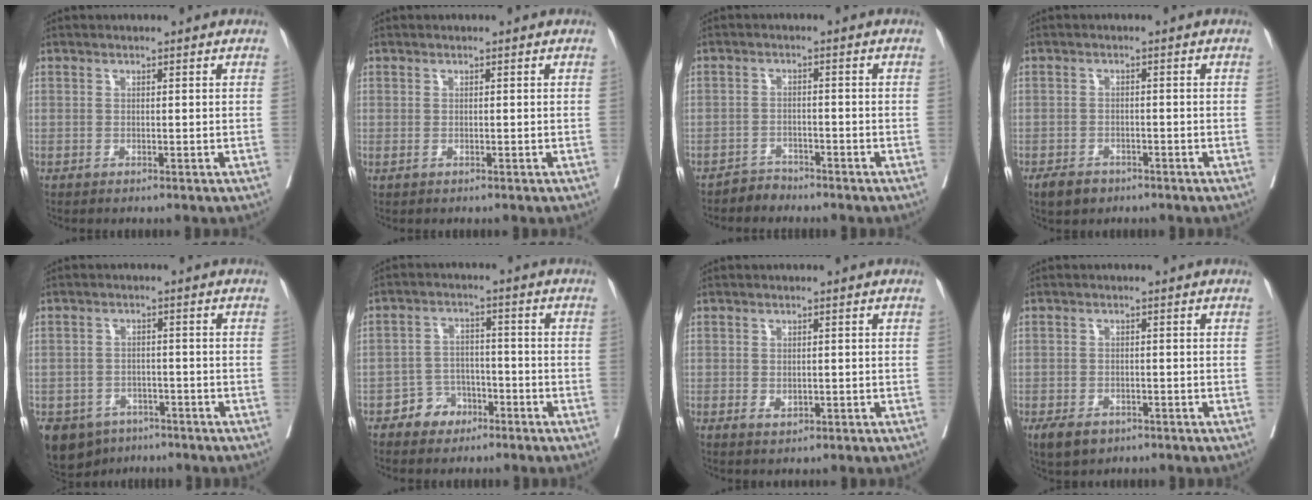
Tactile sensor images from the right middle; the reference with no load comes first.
{"total": 0.0}
{"total": 2.2, "force": [-2.0, 0.6, -0.5], "torque": [0.009, -0.001, -0.036]}
{"total": 3.3, "force": [-2.4, 2.0, 1.2], "torque": [-0.022, 0.001, -0.034]}
{"total": 7.0, "force": [-4.3, 5.3, 1.4], "torque": [-0.027, 0.002, -0.060]}
{"total": 4.8, "force": [-3.0, 3.5, 1.3], "torque": [-0.016, 0.014, -0.048]}
{"total": 0.9, "force": [-0.4, 0.4, 0.6], "torque": [-0.013, 0.000, -0.005]}
{"total": 4.1, "force": [-2.6, 2.5, 1.9], "torque": [-0.034, -0.003, -0.037]}